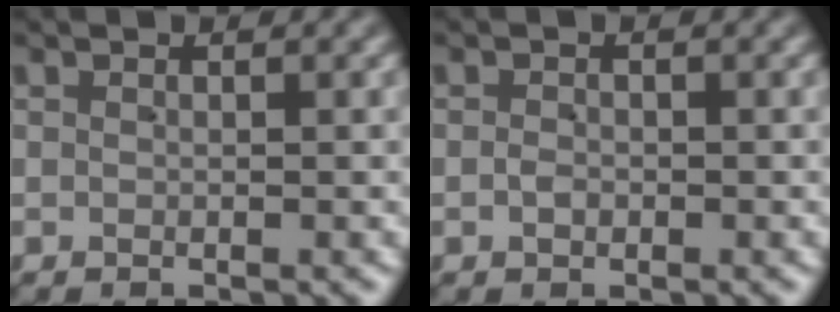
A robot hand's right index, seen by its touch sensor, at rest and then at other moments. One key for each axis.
{"total": 0.9, "fx": -0.5, "fy": 0.6, "fz": 0.2, "tx": -0.008, "ty": -0.001, "tz": -0.007}